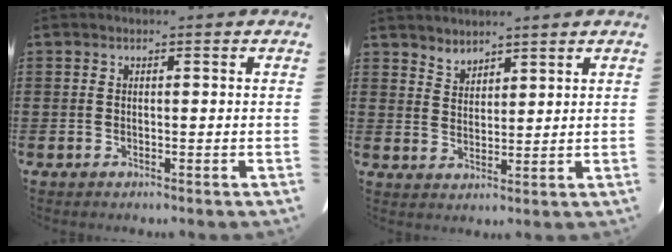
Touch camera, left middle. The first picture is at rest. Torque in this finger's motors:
{"motor_torque": [0.01, 0.00, -0.04, 0.01]}